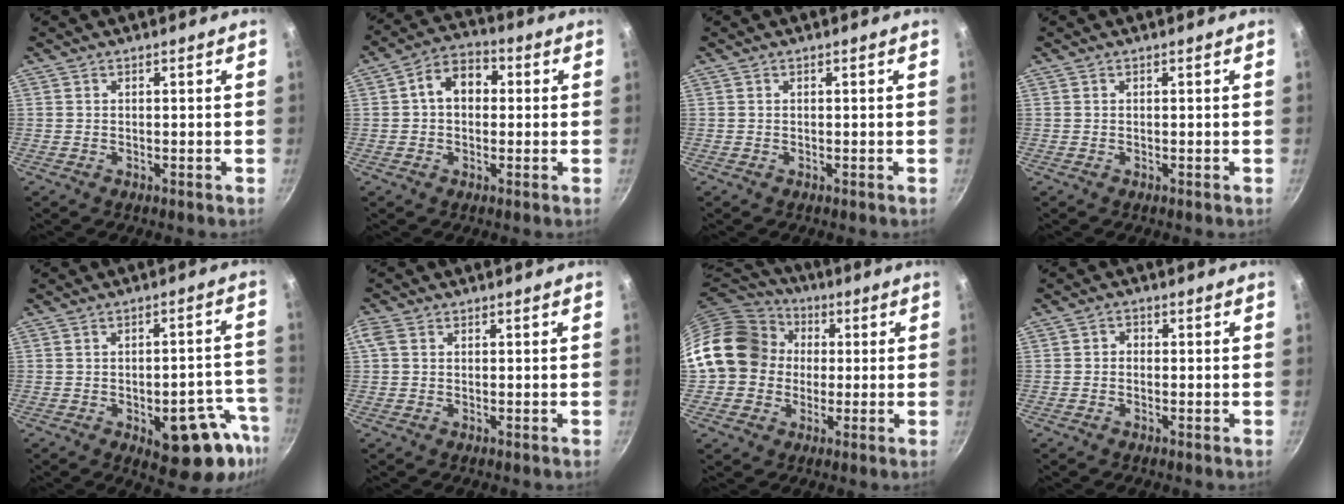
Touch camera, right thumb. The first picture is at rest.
{"total": 8.2, "force": [1.0, 6.1, 5.5], "torque": [-0.053, 0.022, 0.000]}
{"total": 0.0}
{"total": 0.0}
{"total": 14.3, "force": [-5.7, 6.4, 11.4], "torque": [-0.077, 0.030, -0.070]}
{"total": 2.2, "force": [0.5, 1.7, 1.3], "torque": [-0.025, 0.005, 0.006]}
{"total": 16.7, "force": [1.2, 14.6, 8.0], "torque": [-0.124, 0.041, 0.014]}
{"total": 1.6, "force": [-0.3, 1.4, 0.7], "torque": [-0.011, 0.006, -0.011]}